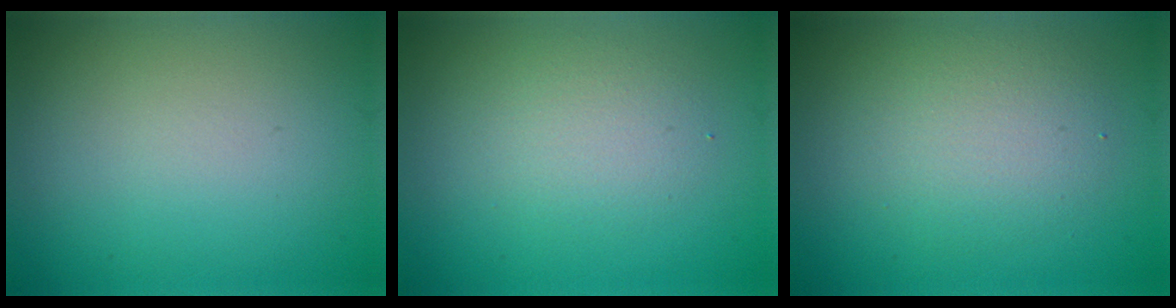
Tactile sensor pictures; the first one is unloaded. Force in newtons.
{"total": 2.4, "press": 2.4, "slide": 0.2}
{"total": 3.6, "press": 3.6, "slide": 0.1}